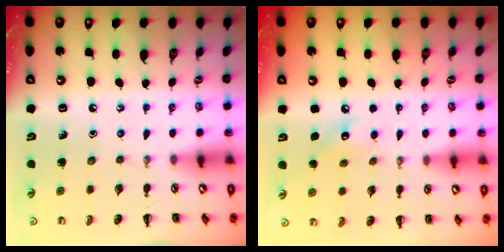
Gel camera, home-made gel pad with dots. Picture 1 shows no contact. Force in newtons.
{"total": 7.4, "press": 7.2, "slide": 1.3}